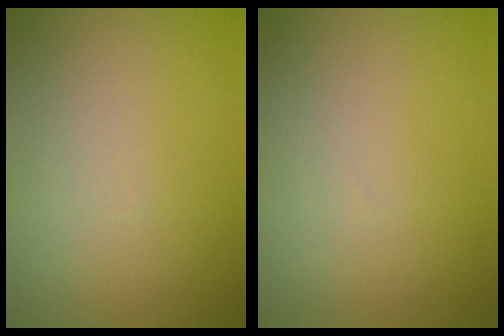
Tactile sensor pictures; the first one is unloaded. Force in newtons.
{"total": 0.0}